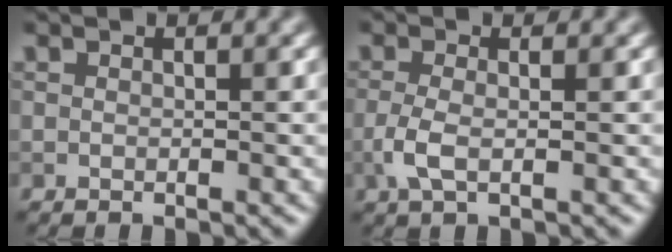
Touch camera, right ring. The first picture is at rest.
{"total": 2.3, "force": [-0.6, 0.8, 2.1], "torque": [-0.051, -0.002, -0.017]}